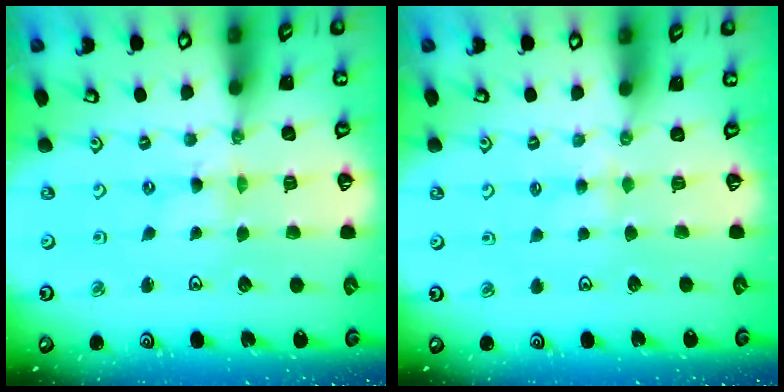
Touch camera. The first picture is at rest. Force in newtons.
{"total": 2.7, "press": 2.6, "slide": 0.4}